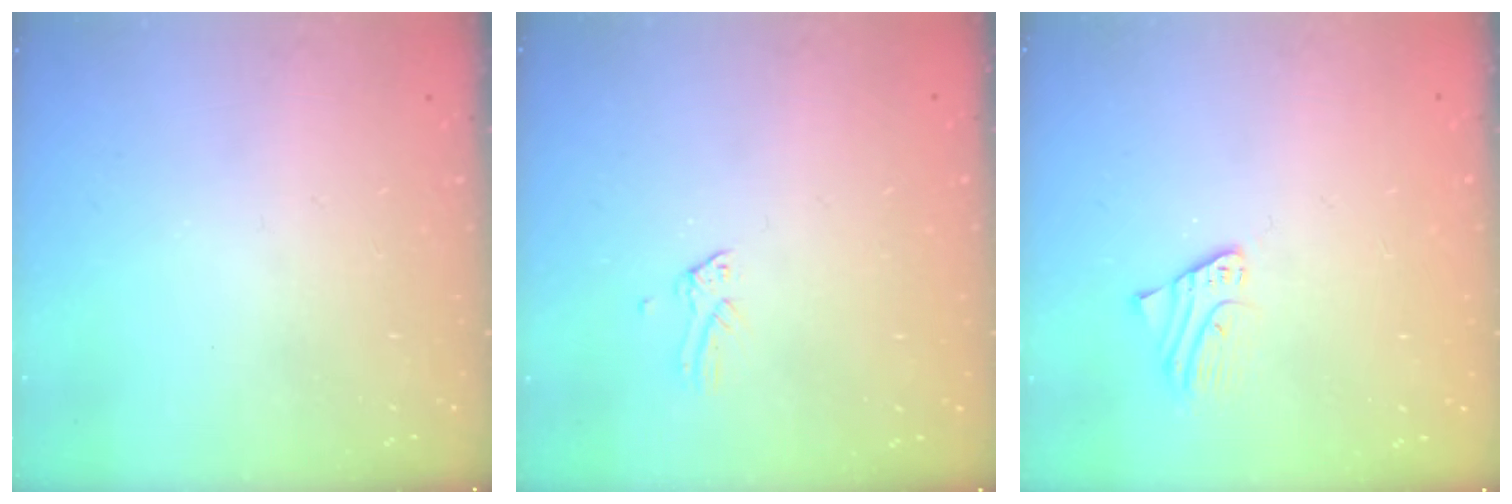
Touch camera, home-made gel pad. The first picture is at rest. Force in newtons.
{"total": 0.0}
{"total": 1.9, "press": 1.9, "slide": 0.1}